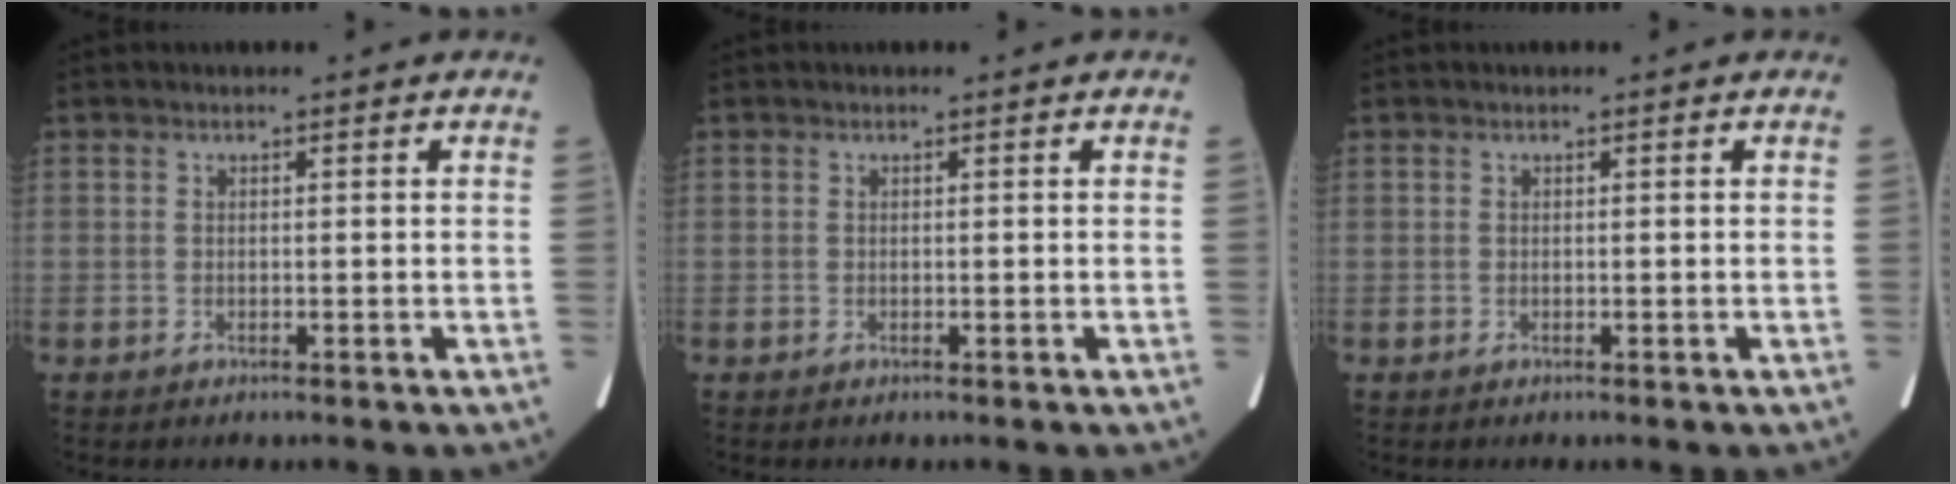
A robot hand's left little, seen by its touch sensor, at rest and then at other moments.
{"total": 0.0}
{"total": 0.0}